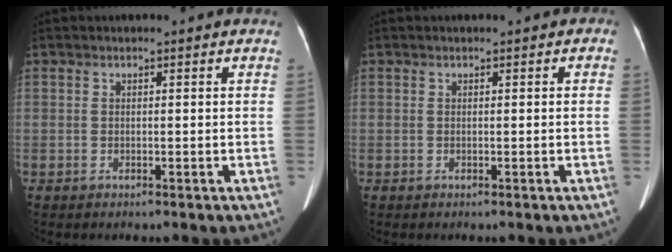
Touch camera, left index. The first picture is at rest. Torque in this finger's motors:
{"motor_torque": [0.52, -0.35, 0.01, 0.00]}